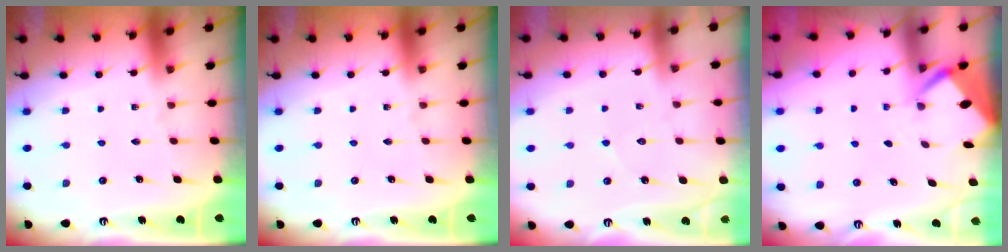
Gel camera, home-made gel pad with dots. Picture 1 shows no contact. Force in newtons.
{"total": 0.0}
{"total": 3.9, "press": 3.9, "slide": 0.4}
{"total": 2.7, "press": 2.7, "slide": 0.3}